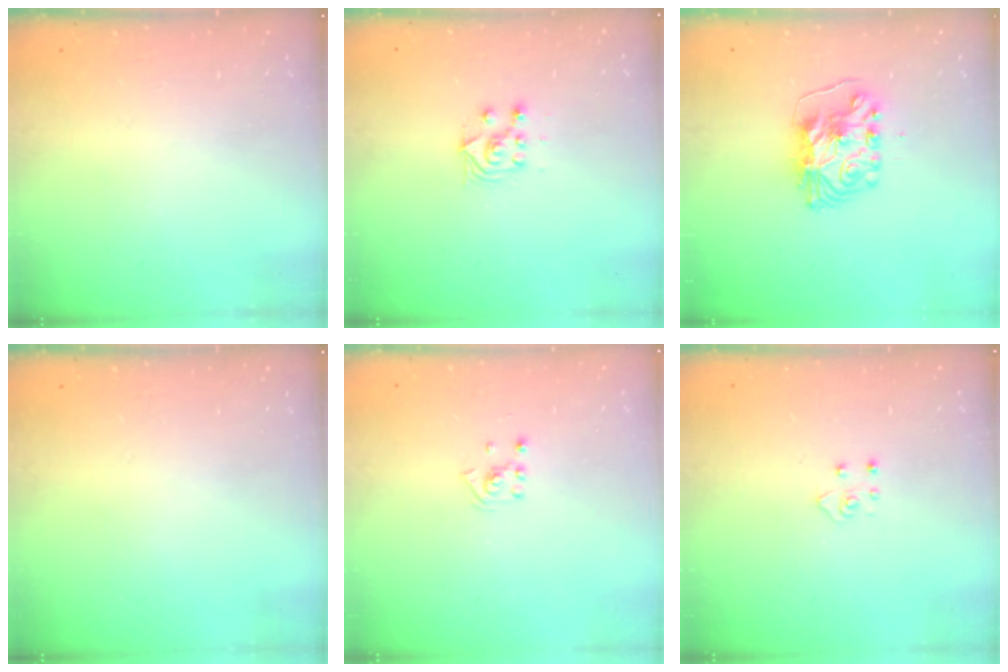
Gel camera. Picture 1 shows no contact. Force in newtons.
{"total": 4.9, "press": 4.8, "slide": 1.0}
{"total": 7.7, "press": 7.7, "slide": 0.8}
{"total": 0.0}
{"total": 2.0, "press": 2.0, "slide": 0.6}
{"total": 4.0, "press": 4.0, "slide": 0.4}